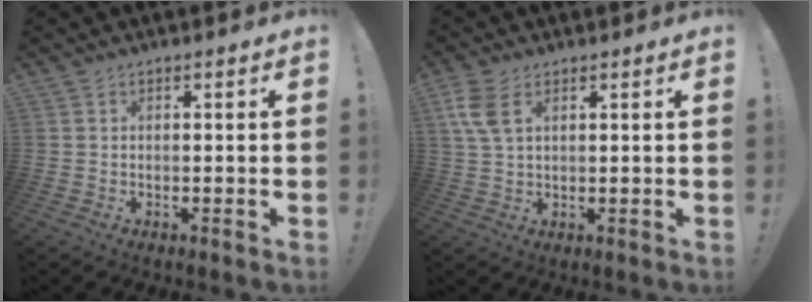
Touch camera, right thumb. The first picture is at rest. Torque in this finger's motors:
{"motor_torque": [0.06, 0.08, 0.17, 0.09, 0.05]}